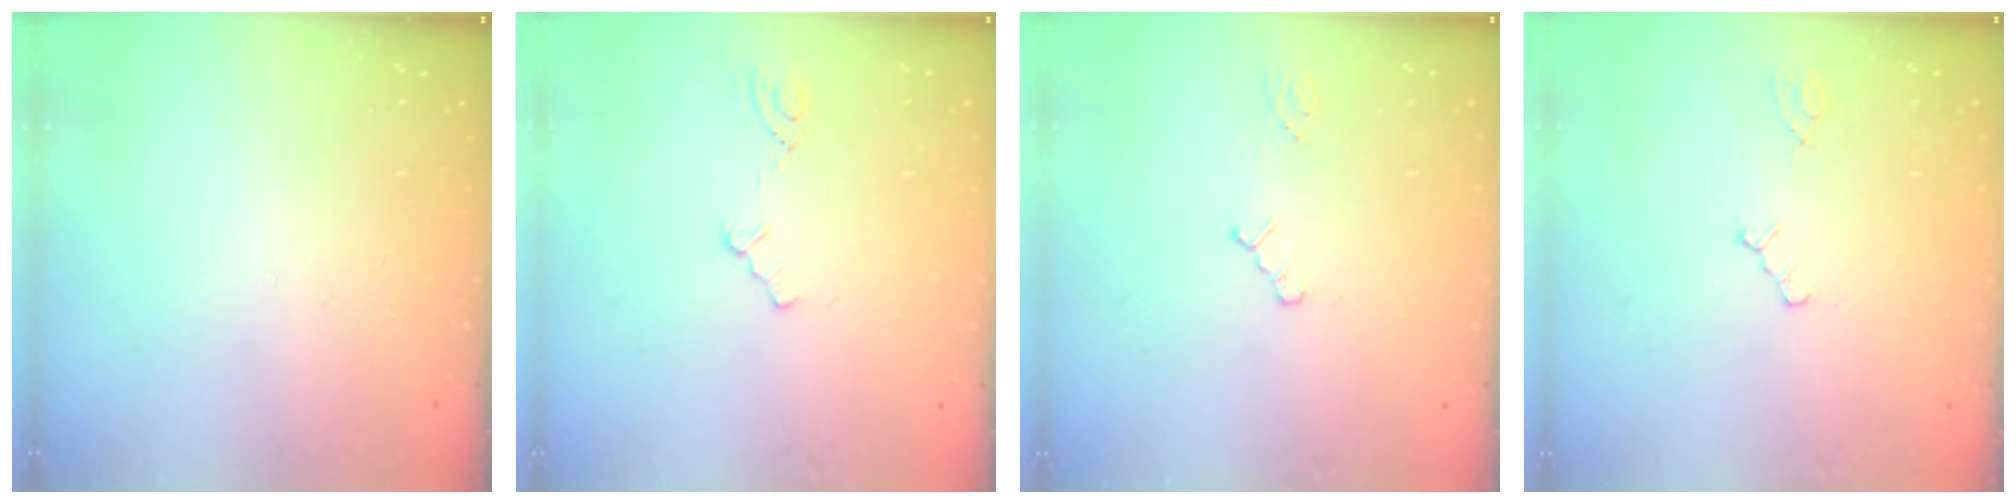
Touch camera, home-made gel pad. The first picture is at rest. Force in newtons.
{"total": 1.5, "press": 1.5, "slide": 0.2}
{"total": 1.0, "press": 1.0, "slide": 0.2}
{"total": 0.7, "press": 0.7, "slide": 0.2}